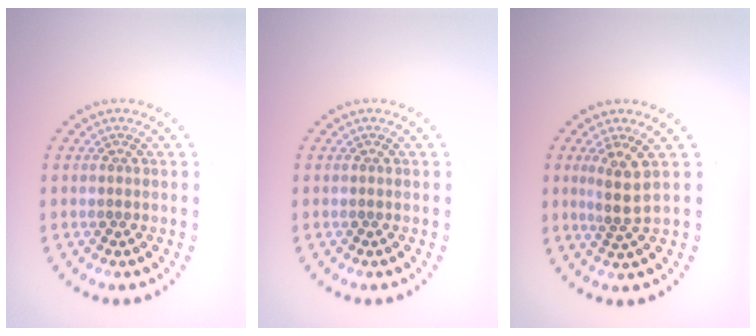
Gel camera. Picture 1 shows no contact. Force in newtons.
{"total": 0.0}
{"total": 2.7, "press": 2.0, "slide": 1.8}